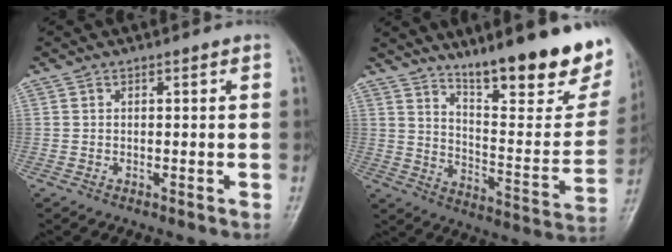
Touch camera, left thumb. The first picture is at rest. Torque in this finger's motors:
{"motor_torque": [1.71, 1.63, 1.48, -1.29, 0.08]}